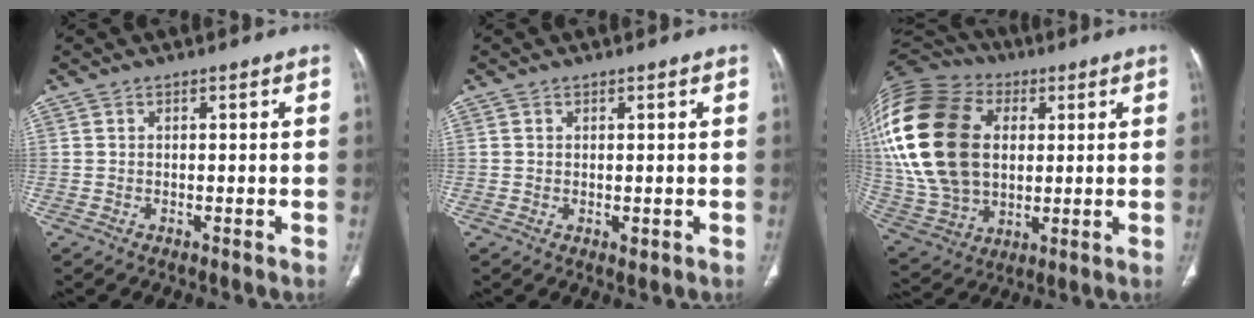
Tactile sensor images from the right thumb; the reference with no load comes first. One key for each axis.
{"total": 0.9, "fx": 0.1, "fy": 0.5, "fz": 0.7, "tx": -0.011, "ty": -0.004, "tz": 0.005}
{"total": 31.2, "fx": 5.8, "fy": 21.4, "fz": 21.9, "tx": -0.483, "ty": 0.026, "tz": 0.119}